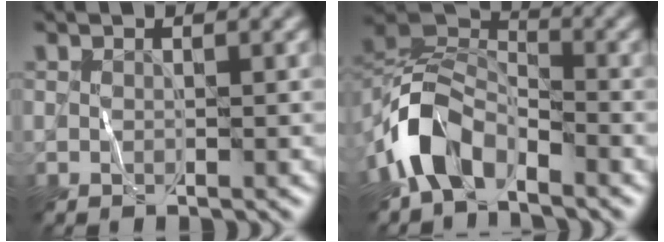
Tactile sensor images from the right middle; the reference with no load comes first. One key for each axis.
{"total": 6.4, "fx": -4.1, "fy": 3.5, "fz": 3.5, "tx": -0.059, "ty": 0.002, "tz": -0.093}